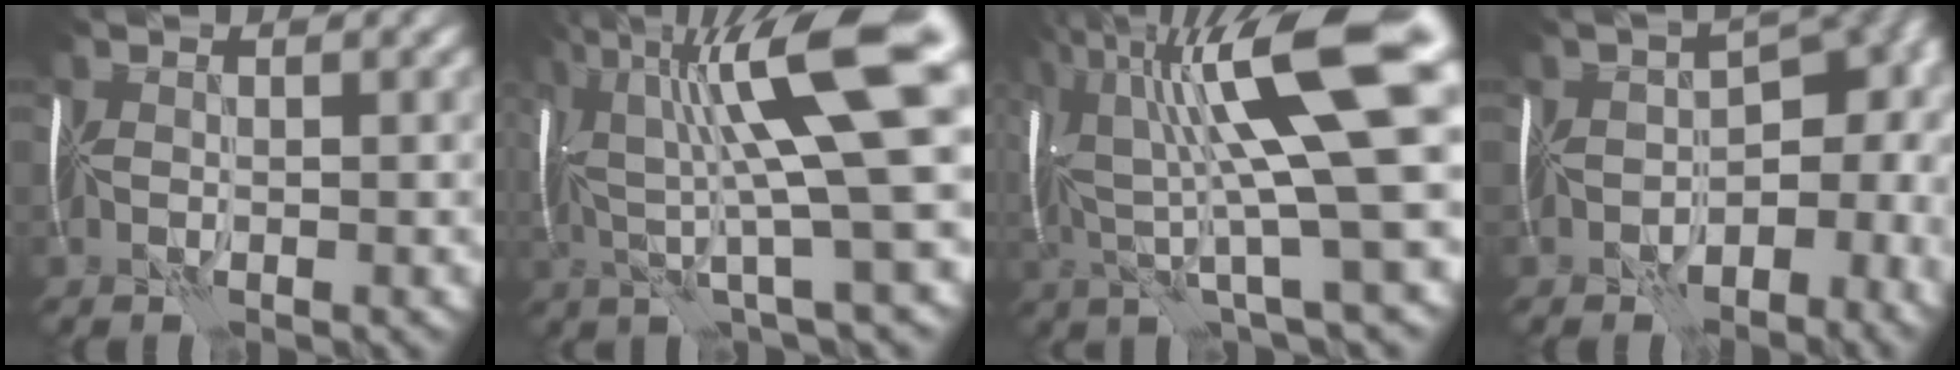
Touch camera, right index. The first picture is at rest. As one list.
[{"total": 13.5, "force": [3.2, 2.6, 12.9], "torque": [-0.220, 0.011, 0.057]}, {"total": 14.9, "force": [3.7, 3.3, 14.1], "torque": [-0.242, 0.009, 0.063]}, {"total": 10.0, "force": [-3.1, 6.2, 7.2], "torque": [-0.051, -0.009, -0.046]}]